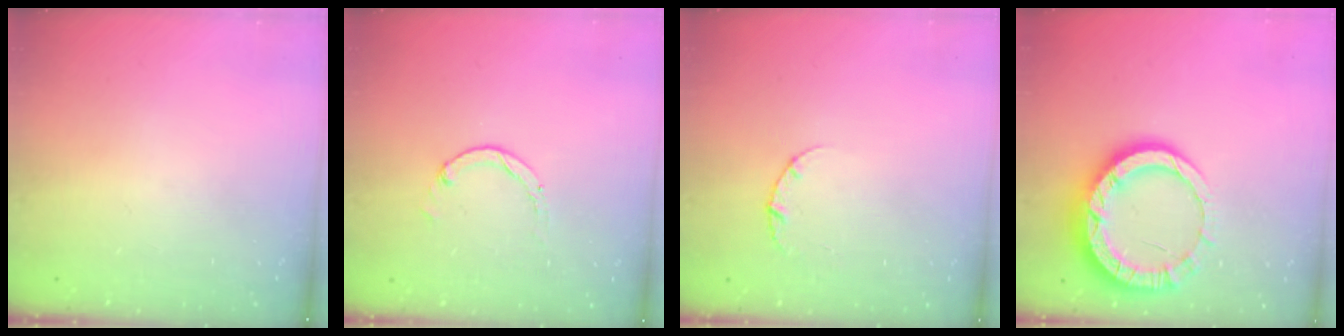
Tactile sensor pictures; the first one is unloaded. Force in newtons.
{"total": 1.3, "press": 1.2, "slide": 0.2}
{"total": 2.5, "press": 2.5, "slide": 0.3}
{"total": 12.6, "press": 12.6, "slide": 1.1}